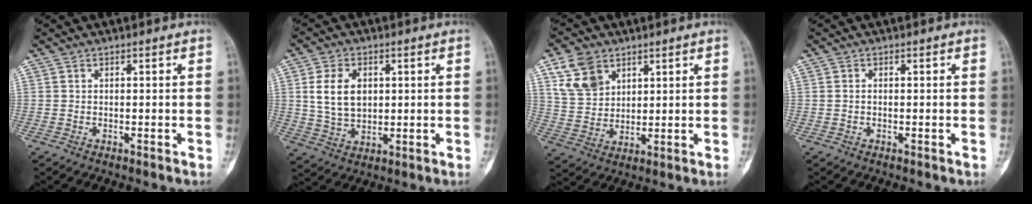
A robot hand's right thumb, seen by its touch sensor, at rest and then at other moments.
{"total": 8.9, "force": [1.9, 6.1, 6.2], "torque": [-0.103, -0.007, 0.043]}
{"total": 9.2, "force": [4.9, 6.4, 4.3], "torque": [-0.066, -0.016, 0.103]}
{"total": 0.6, "force": [-0.1, 0.4, 0.4], "torque": [-0.009, 0.001, -0.003]}